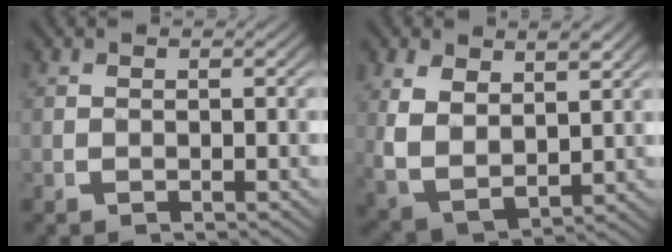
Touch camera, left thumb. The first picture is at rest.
{"total": 7.3, "force": [0.6, 5.6, 4.7], "torque": [-0.131, -0.037, 0.033]}